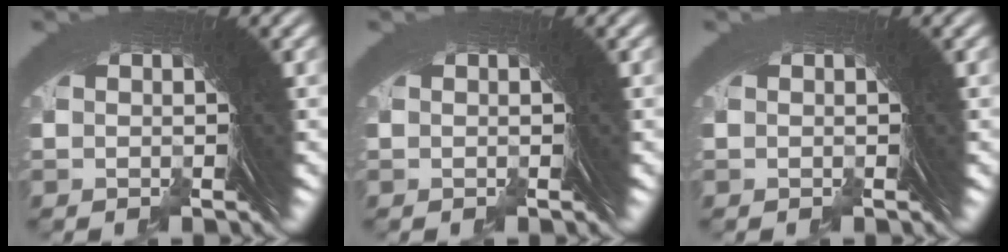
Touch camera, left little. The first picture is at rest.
{"total": 0.0}
{"total": 0.0}